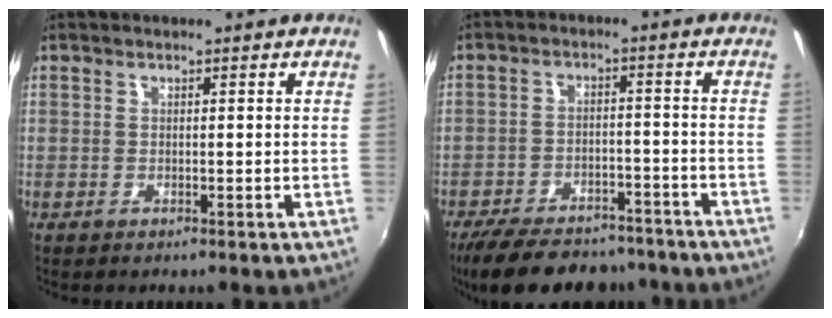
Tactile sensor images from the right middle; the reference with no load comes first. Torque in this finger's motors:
{"motor_torque": [1.04, -1.10, 0.12, 0.06]}